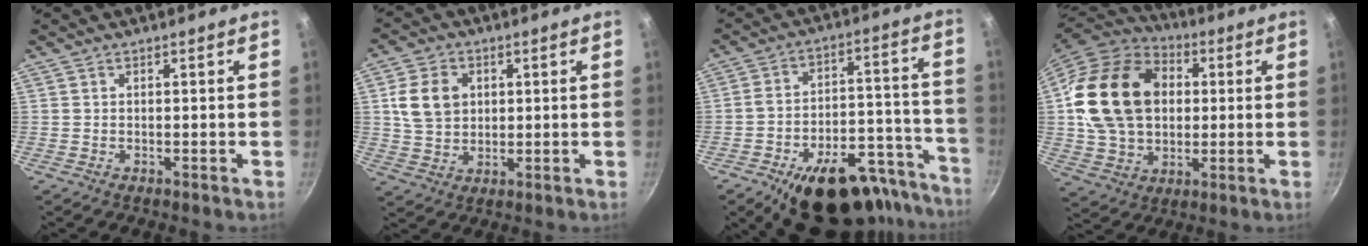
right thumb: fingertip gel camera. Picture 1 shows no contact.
{"total": 9.0, "force": [1.9, 7.1, 5.1], "torque": [-0.072, 0.000, 0.035]}
{"total": 26.8, "force": [-17.3, 12.9, 15.8], "torque": [-0.161, 0.098, -0.236]}
{"total": 23.3, "force": [3.3, 17.7, 14.9], "torque": [-0.246, 0.021, 0.062]}